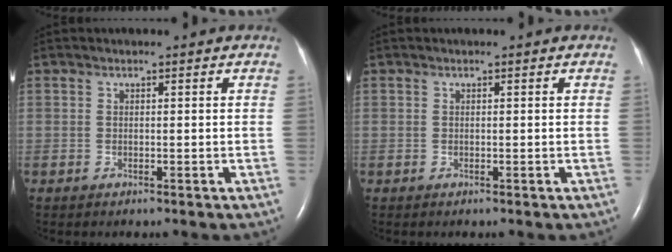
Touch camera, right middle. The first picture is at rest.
{"total": 0.0}